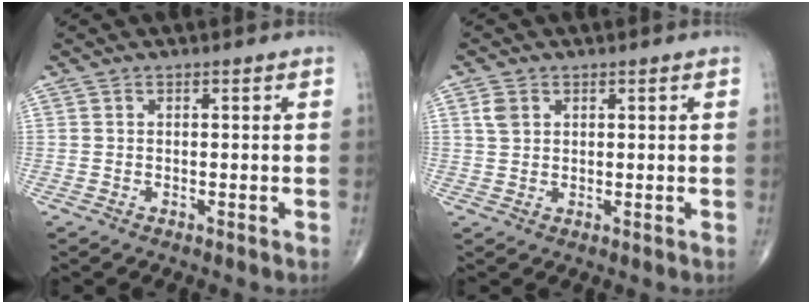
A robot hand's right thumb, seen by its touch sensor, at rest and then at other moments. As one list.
[{"total": 2.6, "force": [1.1, 1.9, 1.4], "torque": [-0.026, 0.002, 0.023]}]